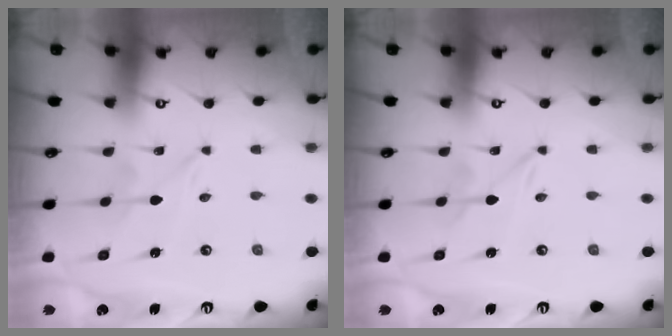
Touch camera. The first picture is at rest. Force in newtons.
{"total": 0.0}